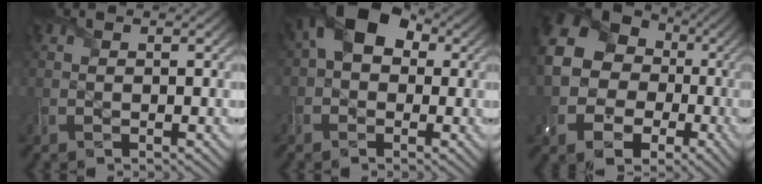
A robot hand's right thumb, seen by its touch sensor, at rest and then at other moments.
{"total": 9.2, "force": [1.8, 6.5, 6.3], "torque": [-0.127, 0.023, 0.016]}
{"total": 17.4, "force": [-1.0, 15.0, 8.7], "torque": [-0.211, -0.022, -0.044]}